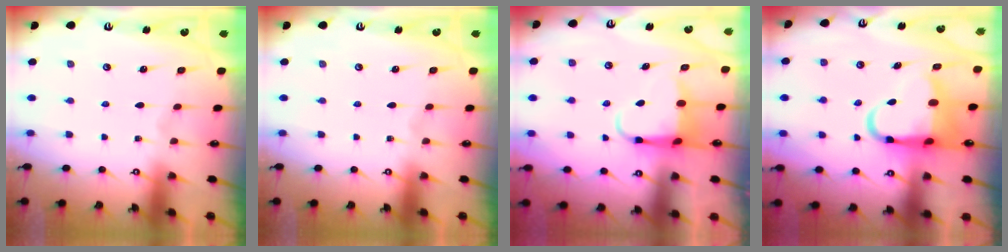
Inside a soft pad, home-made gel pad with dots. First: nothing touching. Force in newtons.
{"total": 0.0}
{"total": 5.7, "press": 5.7, "slide": 0.8}
{"total": 8.8, "press": 8.3, "slide": 2.9}